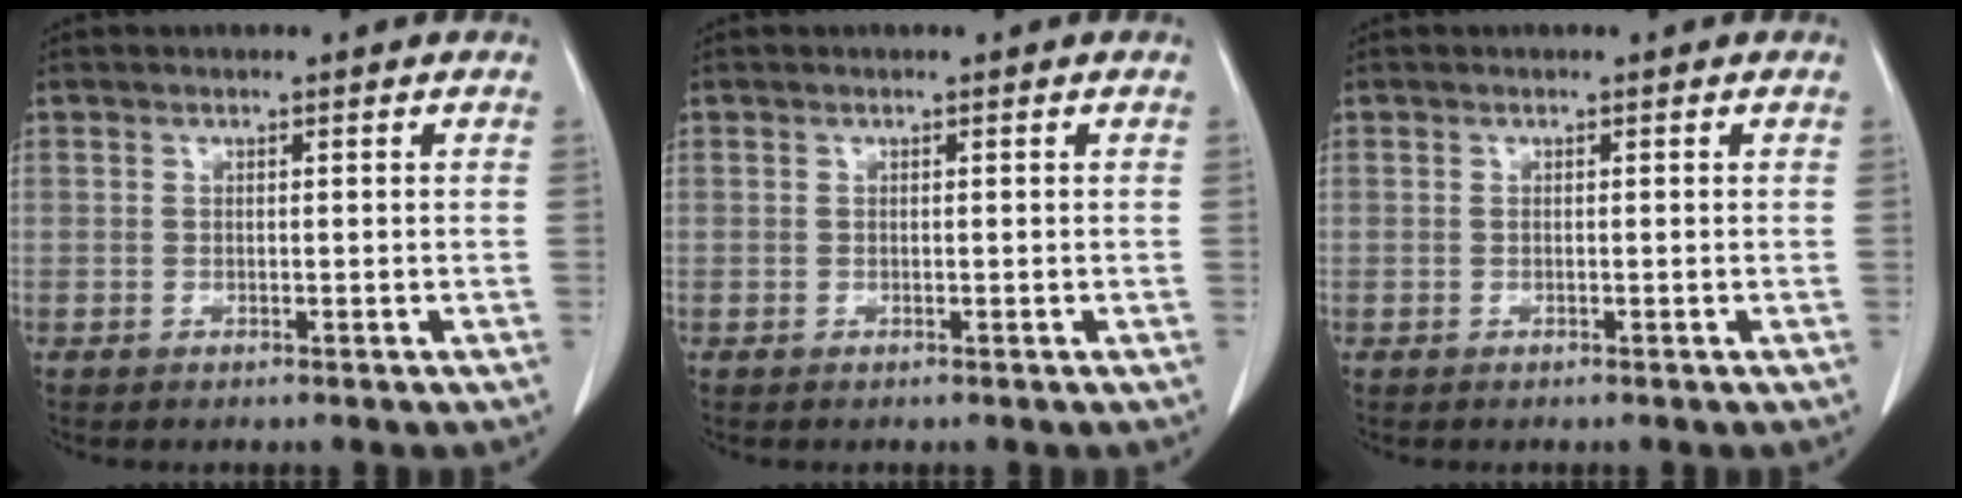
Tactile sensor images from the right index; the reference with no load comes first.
{"total": 0.0}
{"total": 0.0}